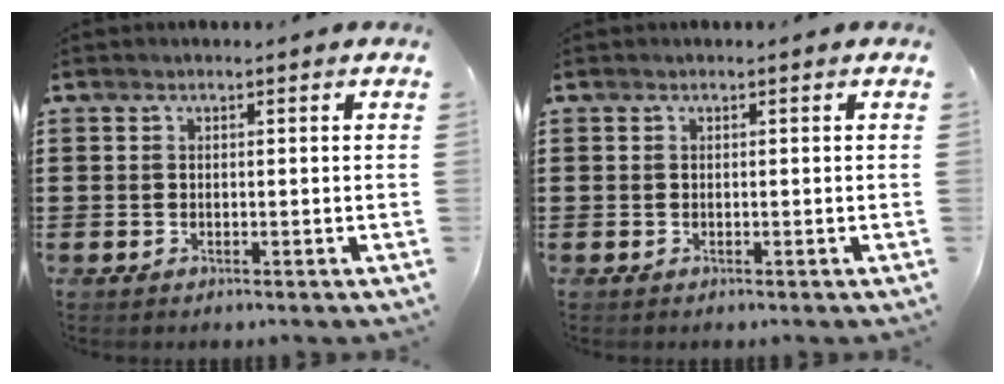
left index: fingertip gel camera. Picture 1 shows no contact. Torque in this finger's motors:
{"motor_torque": [0.00, 0.00, 0.00, 0.00]}